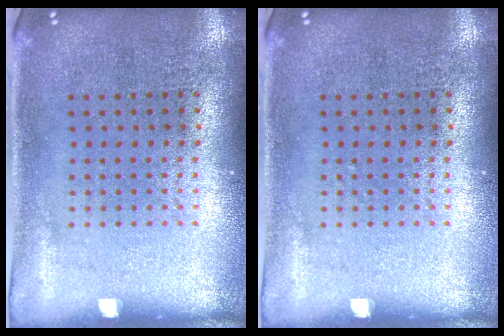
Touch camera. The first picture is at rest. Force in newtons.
{"total": 0.0}